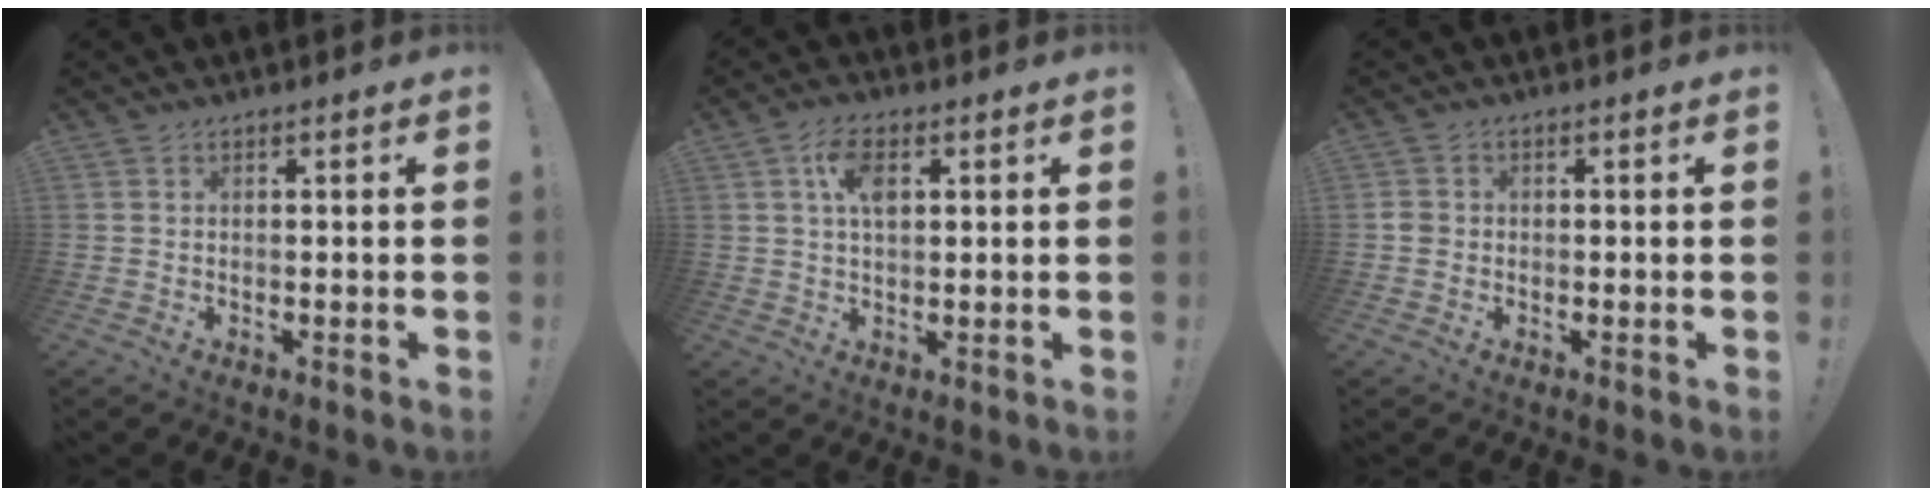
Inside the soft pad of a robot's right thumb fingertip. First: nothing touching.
{"total": 7.0, "force": [2.1, 3.7, 5.6], "torque": [-0.101, 0.005, 0.038]}
{"total": 2.2, "force": [-0.4, 1.9, 0.9], "torque": [-0.014, 0.007, -0.006]}